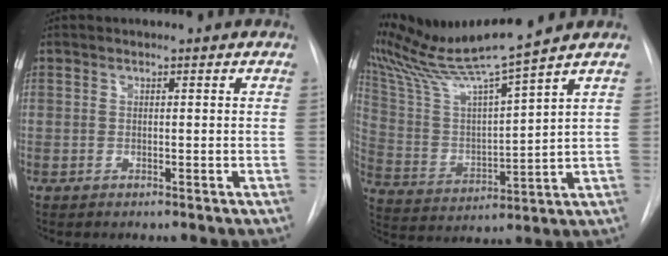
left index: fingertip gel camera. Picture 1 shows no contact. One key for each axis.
{"total": 13.5, "fx": 12.1, "fy": -2.6, "fz": 5.3, "tx": -0.109, "ty": -0.010, "tz": 0.235}